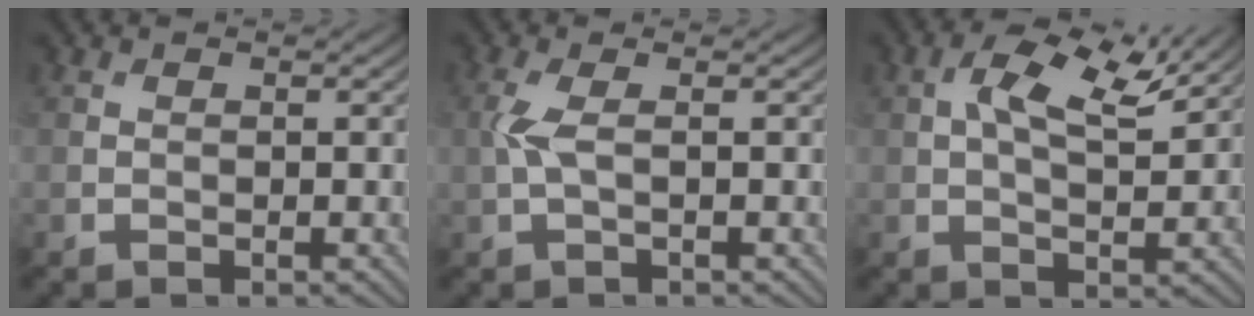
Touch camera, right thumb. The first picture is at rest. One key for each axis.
{"total": 2.4, "fx": 0.1, "fy": 0.5, "fz": 2.4, "tx": -0.060, "ty": 0.006, "tz": 0.000}
{"total": 8.2, "fx": 3.2, "fy": 3.6, "fz": 6.6, "tx": -0.123, "ty": 0.006, "tz": 0.052}